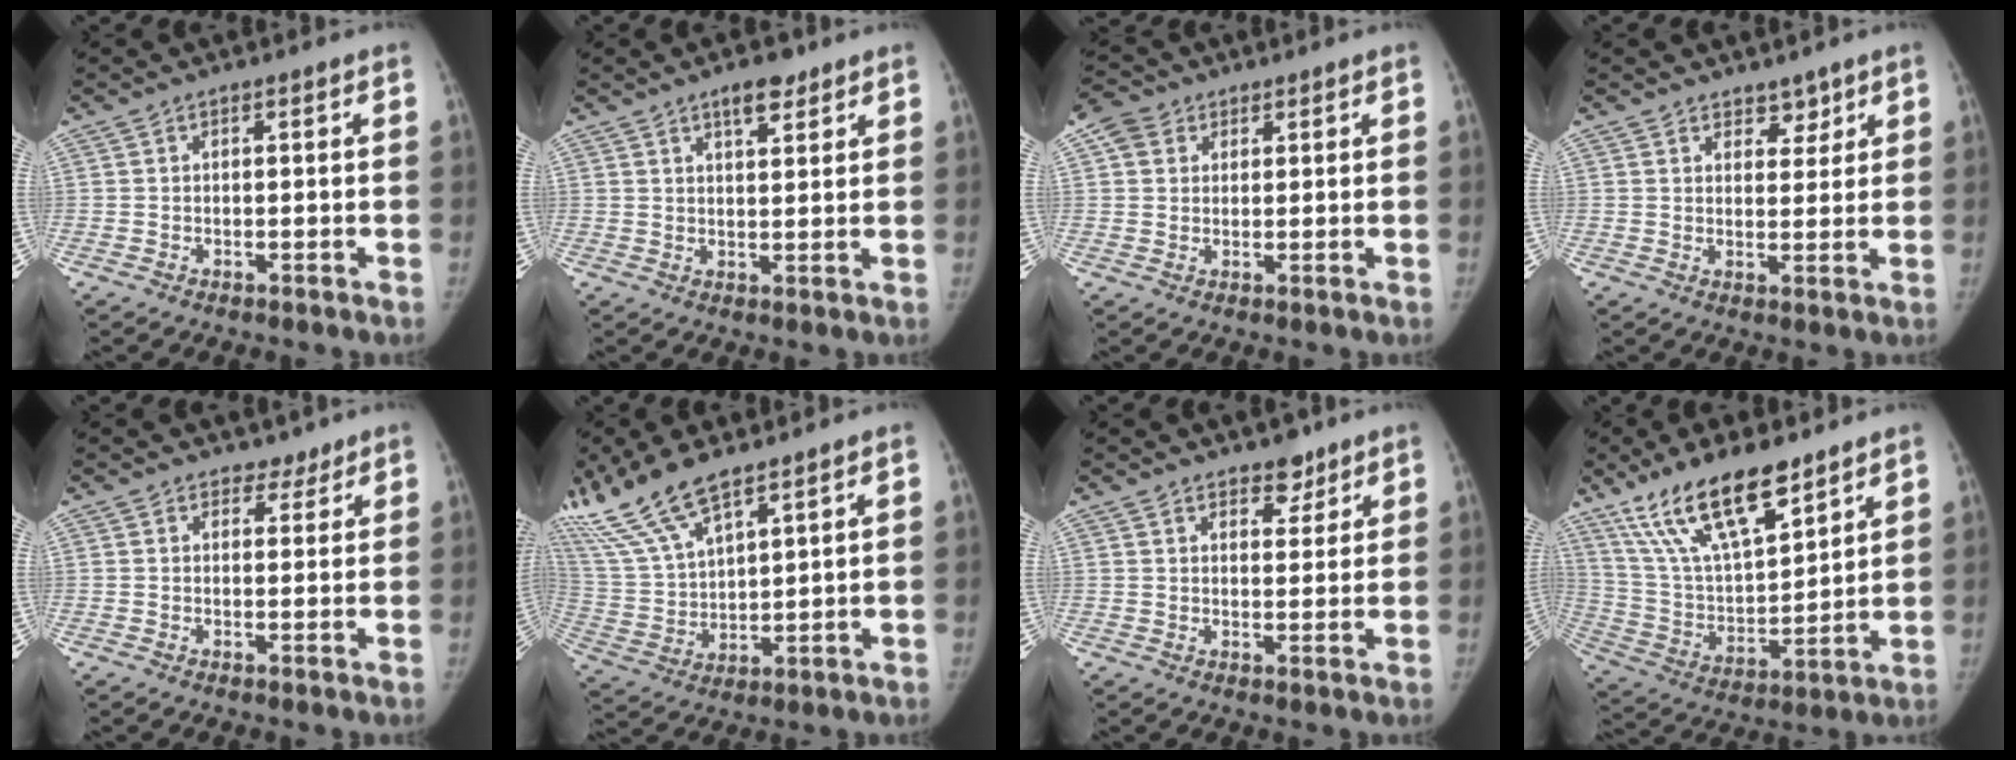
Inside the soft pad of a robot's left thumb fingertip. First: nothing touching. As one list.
[{"total": 4.8, "force": [3.3, 1.8, 3.0], "torque": [-0.035, -0.019, 0.051]}, {"total": 4.6, "force": [2.2, 3.7, 1.6], "torque": [-0.021, 0.002, 0.041]}, {"total": 3.4, "force": [2.6, 2.0, 0.9], "torque": [0.011, -0.018, 0.040]}, {"total": 2.6, "force": [2.1, 1.5, 0.2], "torque": [0.017, -0.013, 0.025]}, {"total": 15.7, "force": [11.7, 4.9, 9.2], "torque": [-0.189, -0.037, 0.243]}, {"total": 4.4, "force": [3.3, 2.3, 1.9], "torque": [-0.003, -0.021, 0.050]}, {"total": 19.8, "force": [13.4, 6.9, 12.8], "torque": [-0.206, -0.057, 0.258]}]